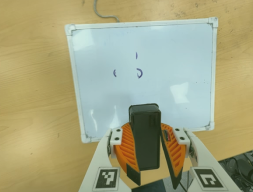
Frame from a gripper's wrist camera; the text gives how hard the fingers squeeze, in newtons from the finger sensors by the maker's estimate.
{"total": 10.7, "left": 10.4, "right": 11.0}